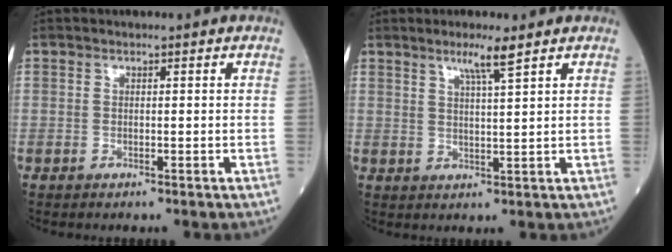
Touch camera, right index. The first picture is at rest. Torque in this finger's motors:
{"motor_torque": [0.36, 0.30, 0.22, 0.06]}